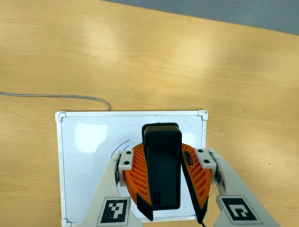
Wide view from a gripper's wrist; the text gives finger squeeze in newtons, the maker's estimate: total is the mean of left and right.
{"total": 9.5, "left": 9.2, "right": 9.8}